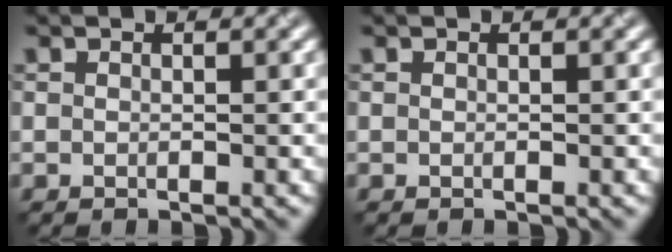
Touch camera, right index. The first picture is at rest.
{"total": 0.0}